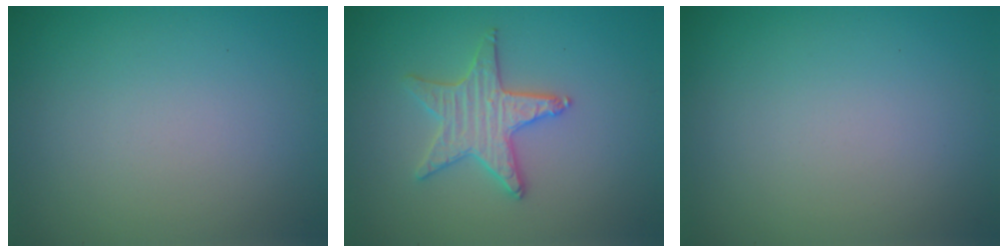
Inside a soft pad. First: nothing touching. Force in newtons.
{"total": 3.2, "press": 3.1, "slide": 0.6}
{"total": 0.0}